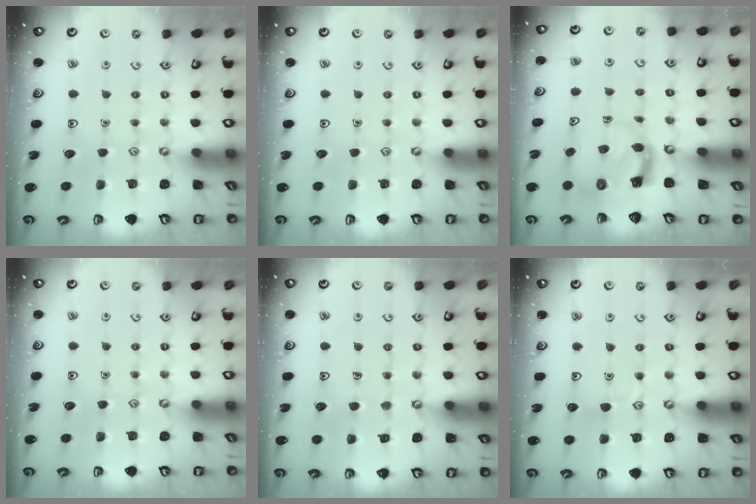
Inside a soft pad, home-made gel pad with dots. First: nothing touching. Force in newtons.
{"total": 0.0}
{"total": 3.9, "press": 3.8, "slide": 0.7}
{"total": 0.0}
{"total": 4.2, "press": 4.2, "slide": 0.3}
{"total": 4.2, "press": 4.2, "slide": 0.4}